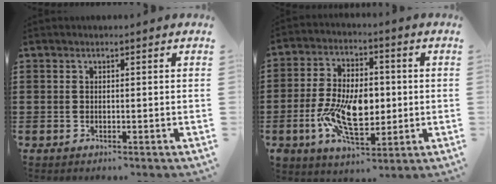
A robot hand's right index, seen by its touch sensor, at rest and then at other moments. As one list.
[{"total": 11.2, "force": [-1.6, 6.2, 9.1], "torque": [-0.181, -0.001, -0.032]}]